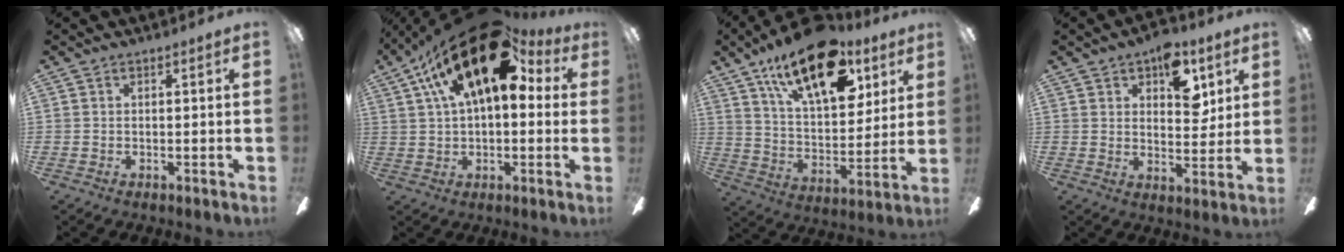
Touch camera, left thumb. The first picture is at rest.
{"total": 21.7, "force": [10.0, 10.3, 16.3], "torque": [-0.287, -0.031, 0.164]}
{"total": 22.7, "force": [13.2, 10.6, 15.1], "torque": [-0.233, -0.062, 0.227]}
{"total": 11.9, "force": [5.9, 6.7, 7.9], "torque": [-0.093, -0.017, 0.098]}